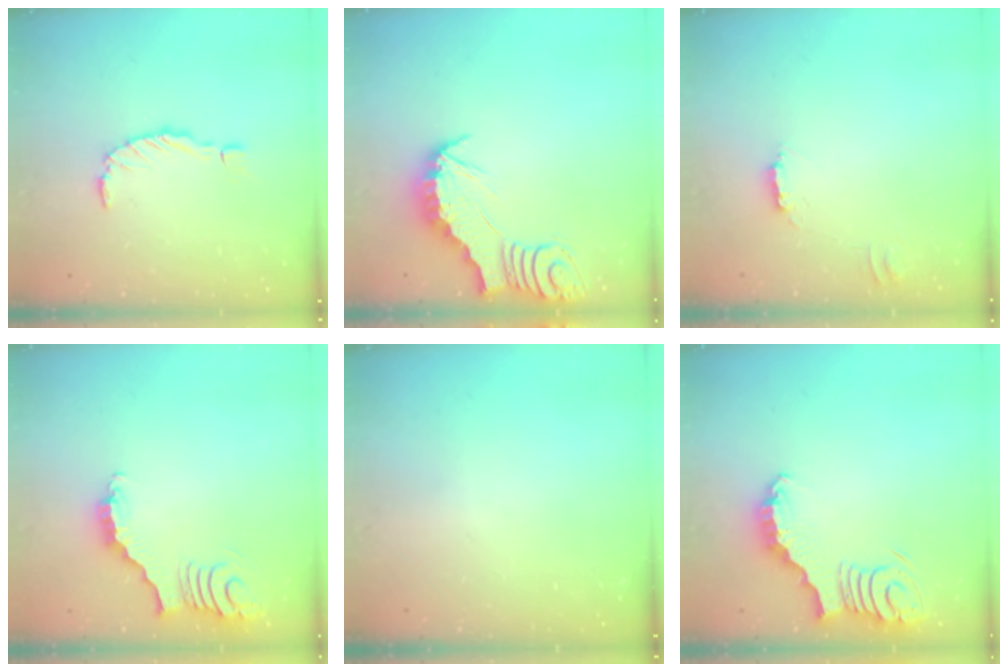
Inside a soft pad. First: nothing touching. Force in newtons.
{"total": 2.9, "press": 2.8, "slide": 0.3}
{"total": 4.6, "press": 4.6, "slide": 0.2}
{"total": 3.9, "press": 3.9, "slide": 0.6}
{"total": 0.0}
{"total": 3.8, "press": 3.7, "slide": 0.5}